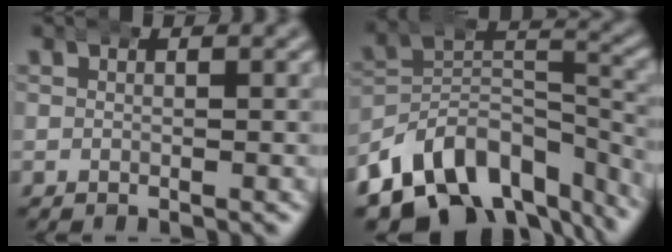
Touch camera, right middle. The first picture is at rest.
{"total": 14.9, "force": [-9.2, 9.1, 7.4], "torque": [-0.122, -0.035, -0.139]}